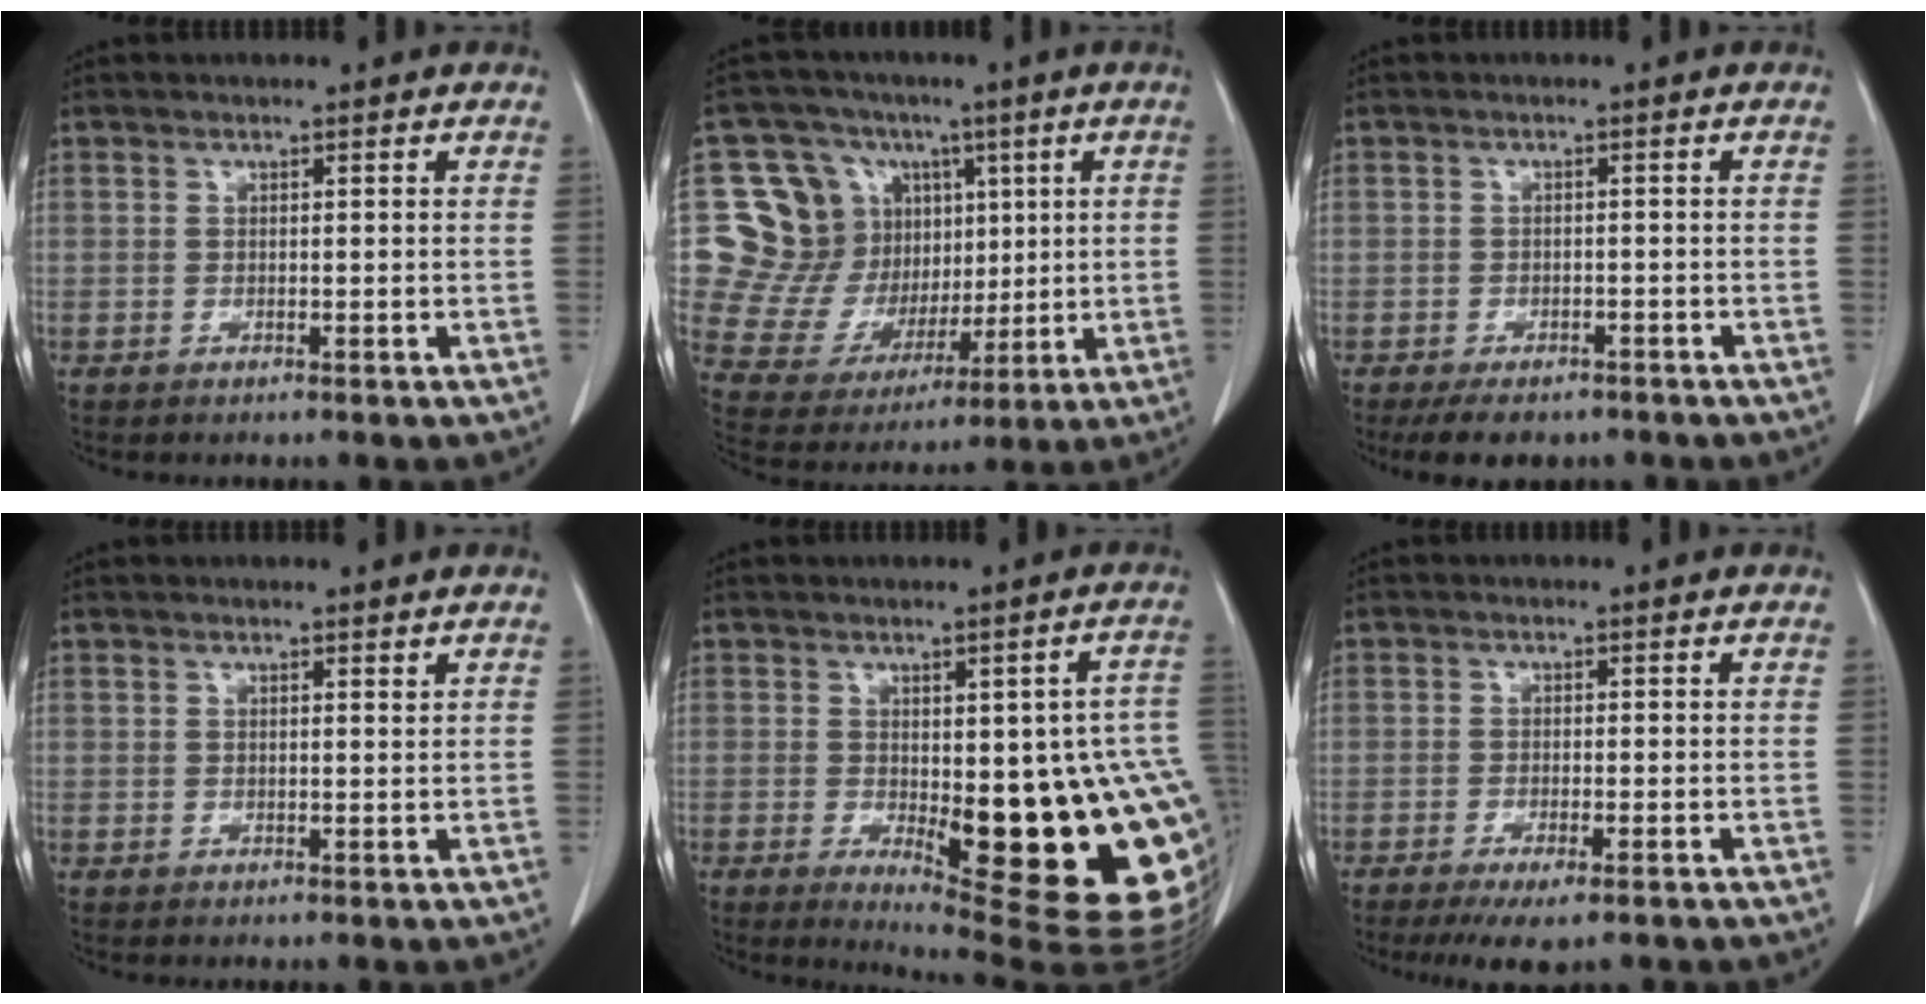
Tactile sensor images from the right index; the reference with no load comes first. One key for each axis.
{"total": 15.7, "fx": 4.5, "fy": 13.1, "fz": 7.5, "tx": -0.135, "ty": 0.056, "tz": 0.104}
{"total": 6.2, "fx": -4.6, "fy": 3.3, "fz": 2.4, "tx": -0.029, "ty": -0.002, "tz": -0.062}
{"total": 1.0, "fx": 0.8, "fy": 0.3, "fz": 0.3, "tx": -0.007, "ty": -0.005, "tz": 0.013}
{"total": 23.1, "fx": -4.0, "fy": 5.5, "fz": 22.0, "tx": -0.185, "ty": 0.000, "tz": -0.031}
{"total": 4.9, "fx": -3.1, "fy": 1.1, "fz": 3.6, "tx": -0.057, "ty": -0.012, "tz": -0.045}